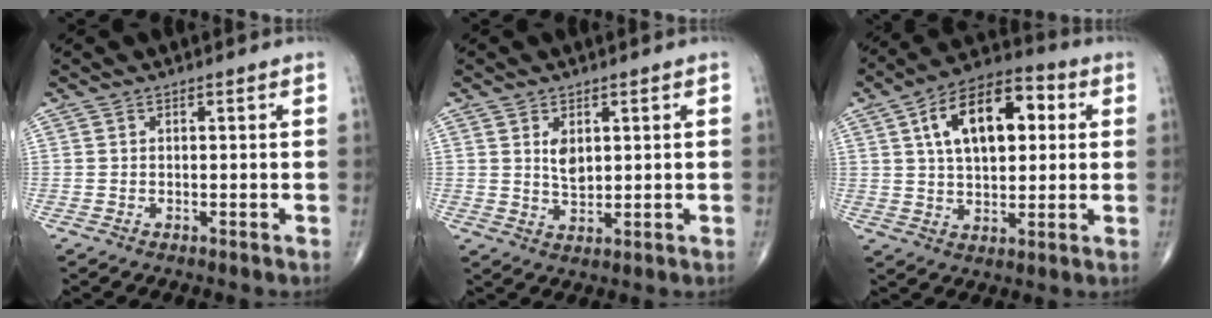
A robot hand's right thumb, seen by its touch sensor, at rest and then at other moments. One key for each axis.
{"total": 3.8, "fx": 1.3, "fy": 2.2, "fz": 2.8, "tx": -0.040, "ty": -0.015, "tz": 0.028}
{"total": 16.3, "fx": 4.2, "fy": 8.8, "fz": 13.1, "tx": -0.194, "ty": 0.015, "tz": 0.062}